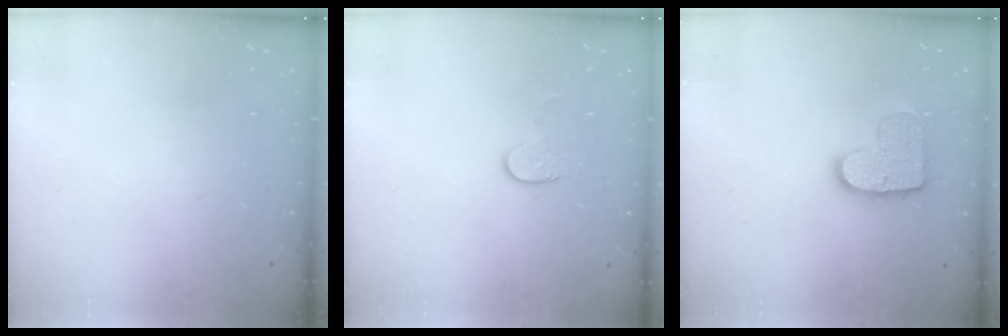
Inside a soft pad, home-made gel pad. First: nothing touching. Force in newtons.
{"total": 4.4, "press": 4.4, "slide": 0.4}
{"total": 11.8, "press": 11.7, "slide": 0.6}